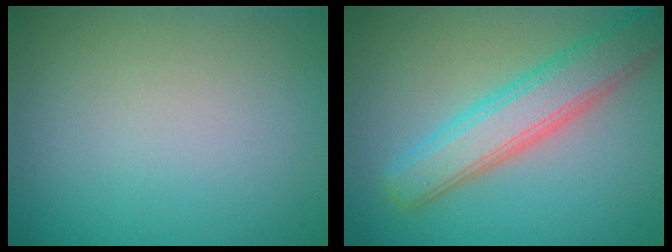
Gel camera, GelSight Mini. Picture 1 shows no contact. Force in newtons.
{"total": 5.5, "press": 5.5, "slide": 0.2}